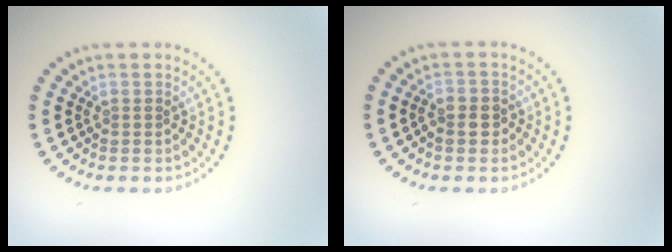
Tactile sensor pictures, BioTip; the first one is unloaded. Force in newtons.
{"total": 1.5, "press": 1.5, "slide": 0.5}